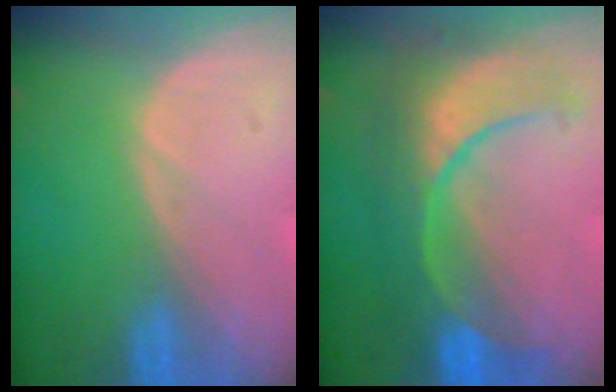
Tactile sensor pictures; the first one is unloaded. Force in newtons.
{"total": 10.3, "press": 10.3, "slide": 1.1}